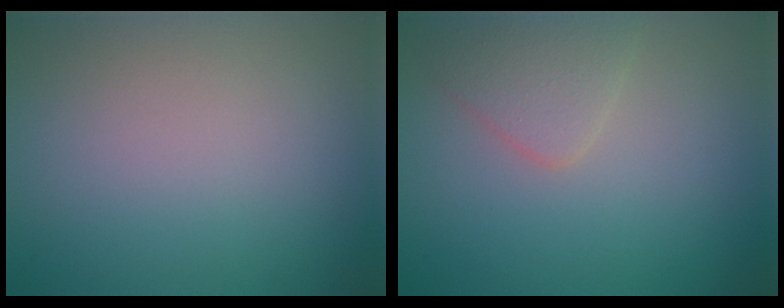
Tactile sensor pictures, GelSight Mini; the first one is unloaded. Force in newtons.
{"total": 2.3, "press": 2.3, "slide": 0.1}